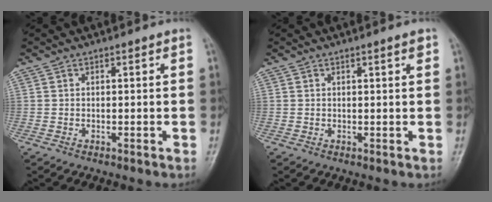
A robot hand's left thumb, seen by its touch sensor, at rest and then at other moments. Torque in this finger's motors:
{"motor_torque": [-0.14, -0.04, -0.04, 0.04, 0.03]}